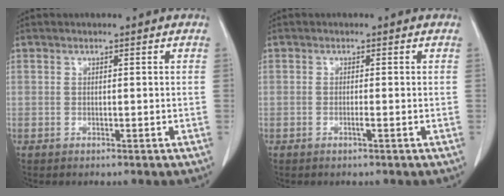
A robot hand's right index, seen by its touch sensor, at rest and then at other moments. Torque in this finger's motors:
{"motor_torque": [-0.04, -0.07, 0.05, -0.01]}